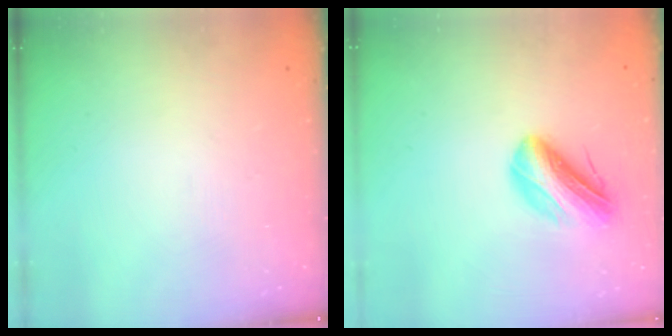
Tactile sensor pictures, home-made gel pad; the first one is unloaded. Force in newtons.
{"total": 9.9, "press": 9.8, "slide": 1.5}